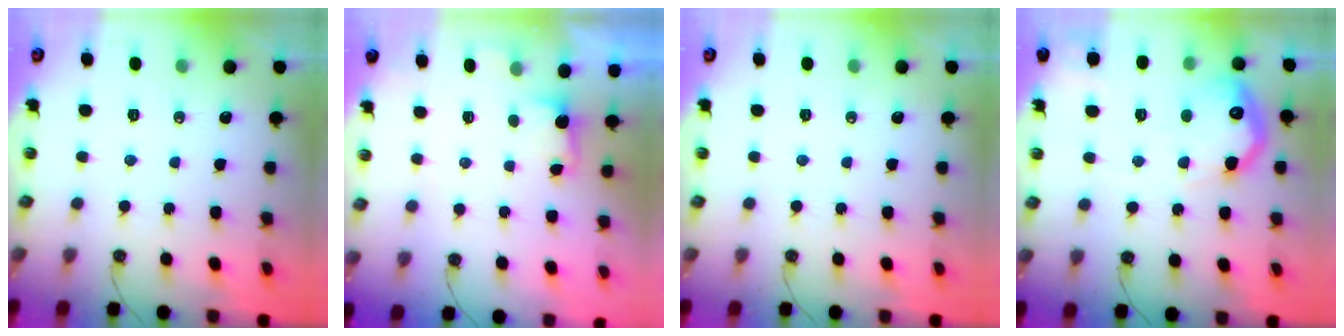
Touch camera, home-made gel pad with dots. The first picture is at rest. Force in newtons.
{"total": 1.4, "press": 1.1, "slide": 0.9}
{"total": 0.0}
{"total": 17.8, "press": 17.8, "slide": 1.1}